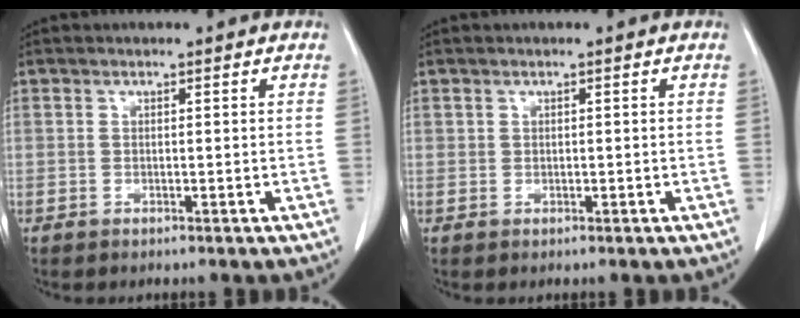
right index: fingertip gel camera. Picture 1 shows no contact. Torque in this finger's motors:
{"motor_torque": [-0.16, 0.08, -0.08, -0.01]}